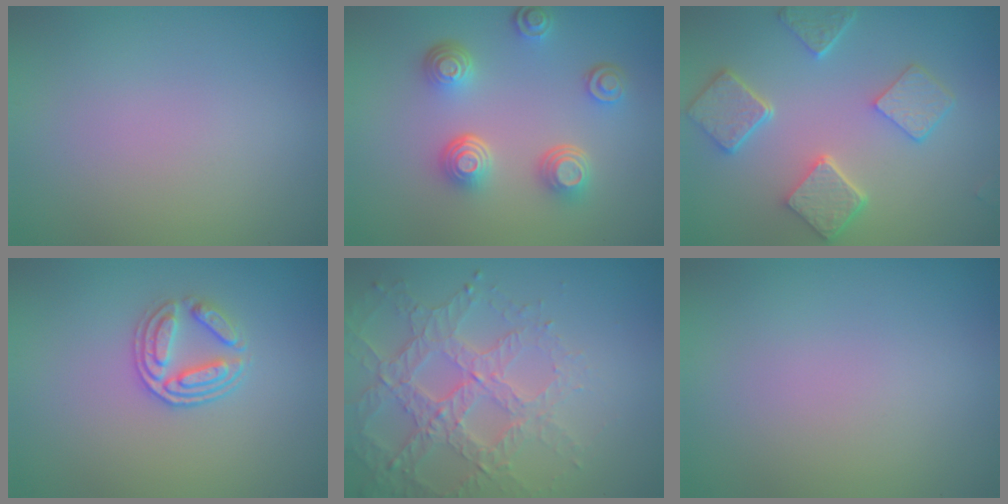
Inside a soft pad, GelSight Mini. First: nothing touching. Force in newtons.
{"total": 4.5, "press": 3.5, "slide": 2.8}
{"total": 5.4, "press": 4.3, "slide": 3.2}
{"total": 3.1, "press": 2.6, "slide": 1.6}
{"total": 4.7, "press": 4.1, "slide": 2.3}
{"total": 0.0}